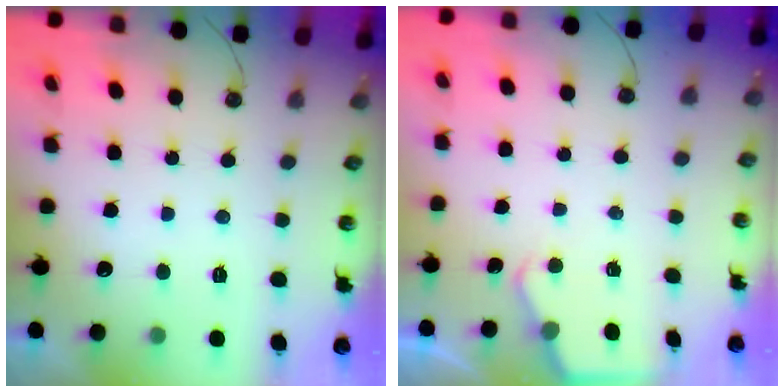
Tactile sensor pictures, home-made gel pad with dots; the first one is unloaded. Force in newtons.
{"total": 2.9, "press": 2.8, "slide": 0.4}